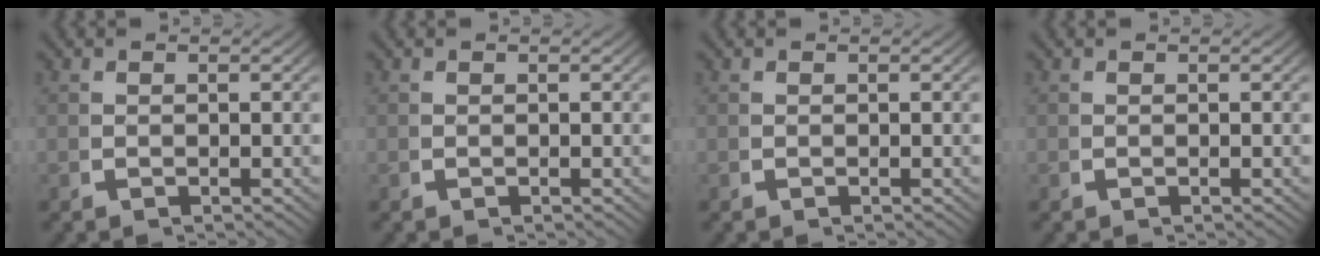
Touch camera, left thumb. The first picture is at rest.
{"total": 0.0}
{"total": 0.0}
{"total": 0.0}